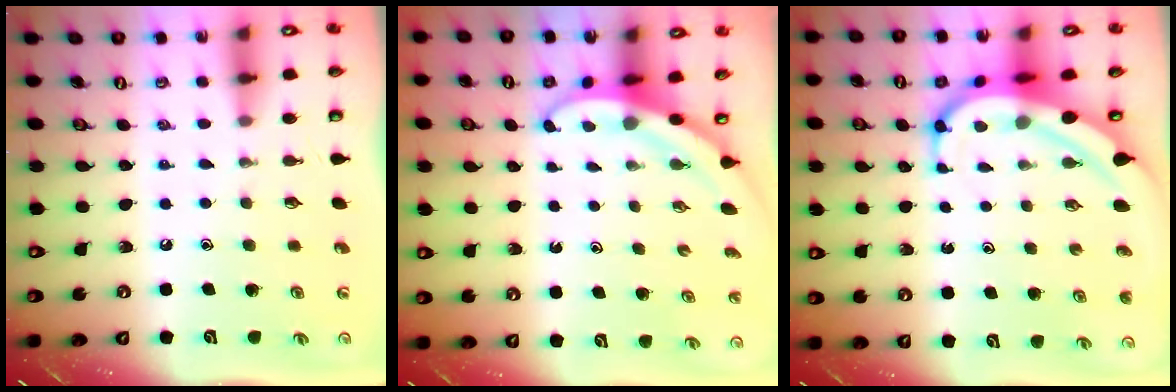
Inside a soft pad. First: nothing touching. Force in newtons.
{"total": 3.1, "press": 3.1, "slide": 0.2}
{"total": 8.4, "press": 8.3, "slide": 0.7}